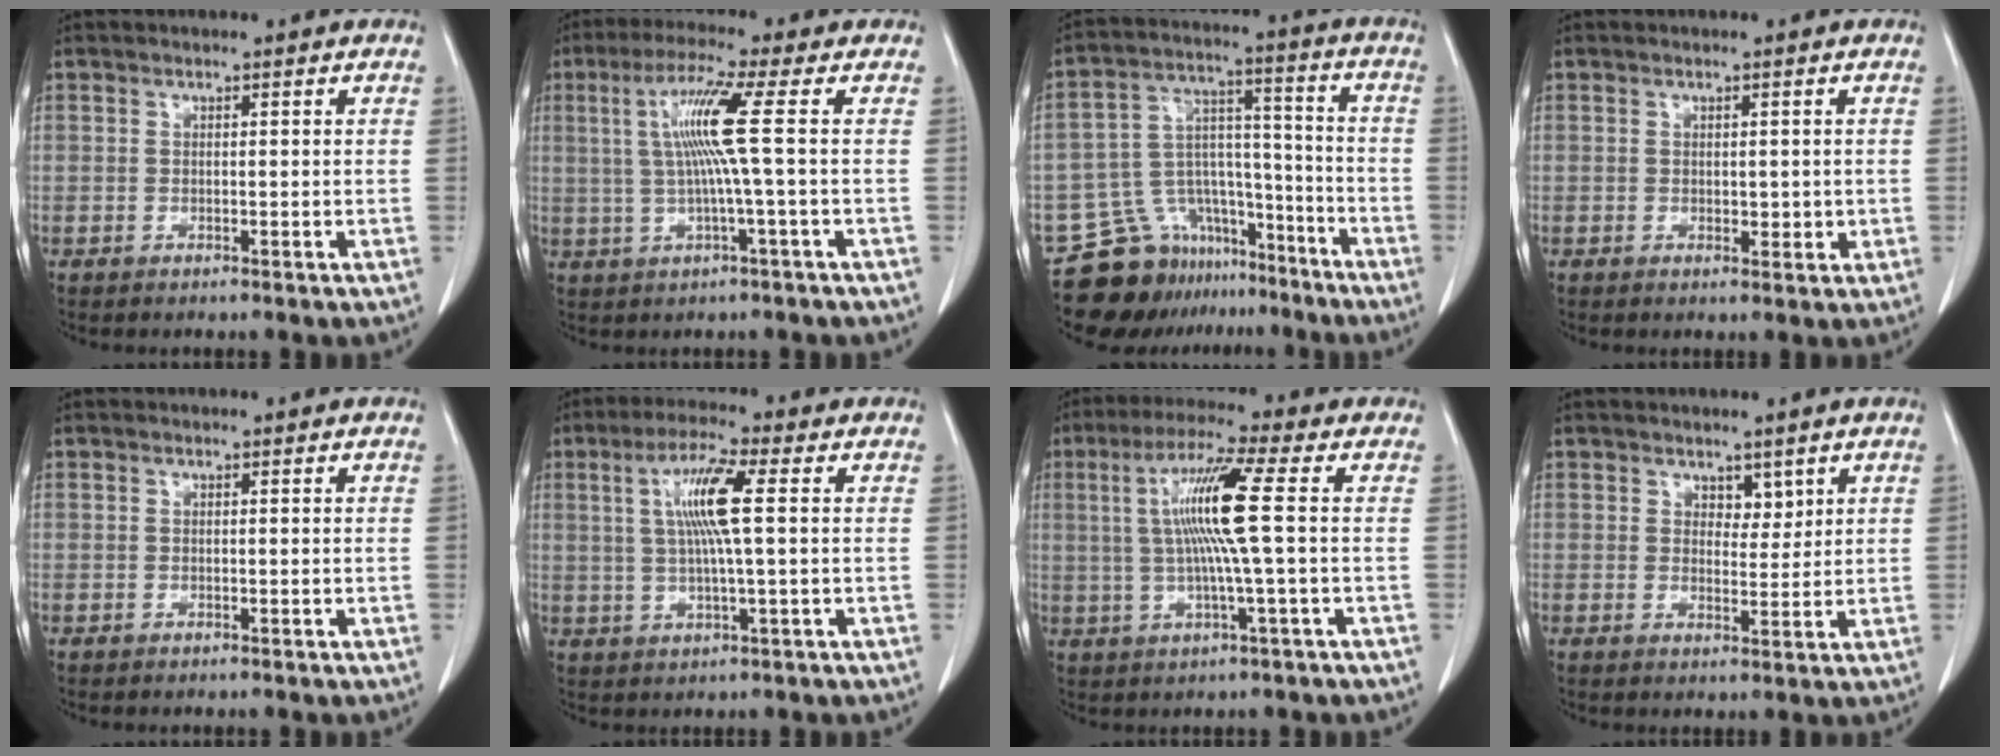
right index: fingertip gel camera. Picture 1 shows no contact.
{"total": 8.2, "force": [1.0, -1.6, 7.9], "torque": [-0.159, 0.010, 0.025]}
{"total": 13.8, "force": [-11.2, 7.6, 2.7], "torque": [-0.037, 0.070, -0.182]}
{"total": 2.1, "force": [-0.1, 1.2, 1.7], "torque": [-0.021, -0.003, 0.004]}
{"total": 0.0}
{"total": 8.3, "force": [1.6, 0.1, 8.1], "torque": [-0.156, 0.005, 0.030]}
{"total": 10.3, "force": [1.1, -1.3, 10.1], "torque": [-0.197, 0.007, 0.020]}
{"total": 2.7, "force": [1.7, 1.6, 1.4], "torque": [-0.015, -0.003, 0.031]}